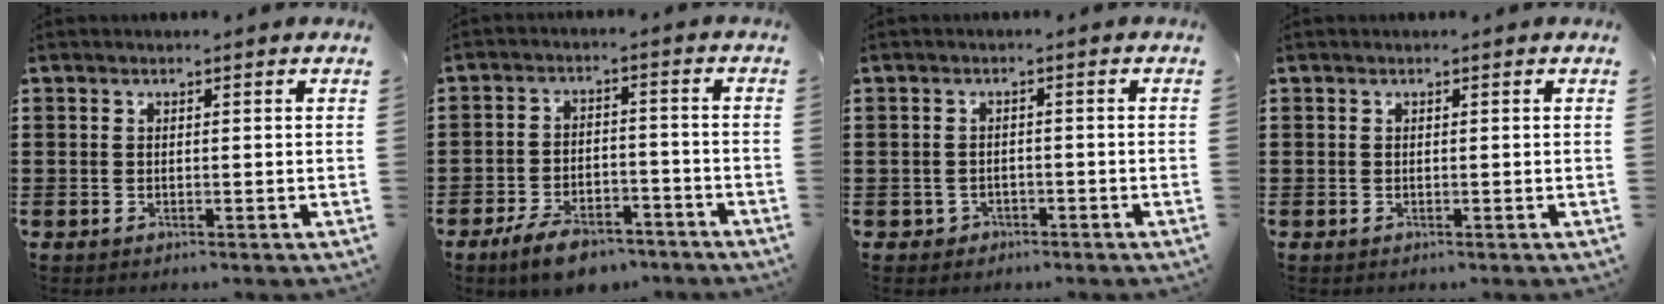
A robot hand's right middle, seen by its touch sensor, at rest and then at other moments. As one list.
[{"total": 6.3, "force": [-5.2, 2.1, 2.9], "torque": [-0.063, 0.008, -0.100]}, {"total": 1.4, "force": [-1.1, 0.9, 0.1], "torque": [-0.006, 0.001, -0.026]}, {"total": 0.0}]